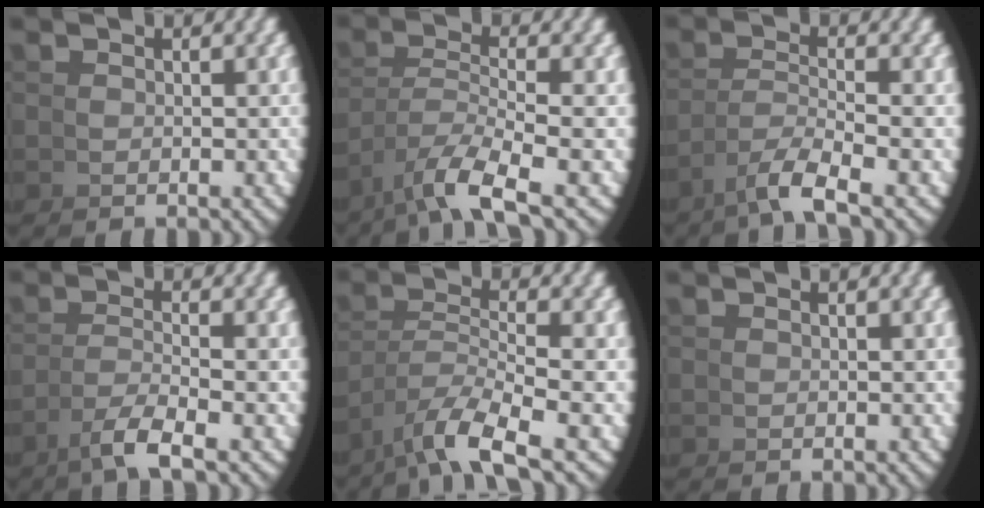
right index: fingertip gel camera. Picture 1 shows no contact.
{"total": 4.6, "force": [-1.5, 1.8, 4.0], "torque": [-0.077, -0.024, -0.008]}
{"total": 3.4, "force": [-1.8, 0.5, 2.9], "torque": [-0.057, -0.015, -0.020]}
{"total": 3.2, "force": [-1.6, -0.3, 2.7], "torque": [-0.049, -0.008, -0.019]}
{"total": 4.9, "force": [-2.2, 1.9, 3.9], "torque": [-0.071, -0.021, -0.020]}
{"total": 0.0}